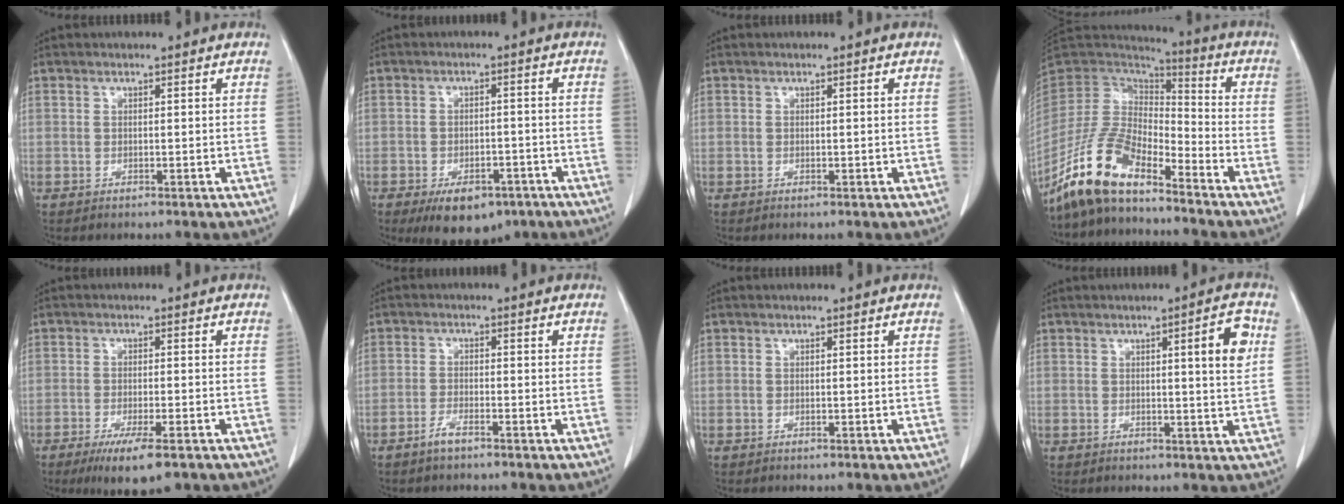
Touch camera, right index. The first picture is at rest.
{"total": 8.6, "force": [-5.7, 4.4, 4.7], "torque": [-0.066, 0.000, -0.080]}
{"total": 0.0}
{"total": 13.1, "force": [-10.1, 4.1, 7.3], "torque": [-0.155, 0.009, -0.196]}
{"total": 8.0, "force": [-5.2, 1.1, 5.9], "torque": [-0.091, -0.020, -0.075]}
{"total": 2.4, "force": [-1.8, 0.3, 1.4], "torque": [-0.034, -0.003, -0.036]}
{"total": 0.0}
{"total": 5.5, "force": [1.6, 0.4, 5.2], "torque": [-0.069, -0.002, 0.019]}